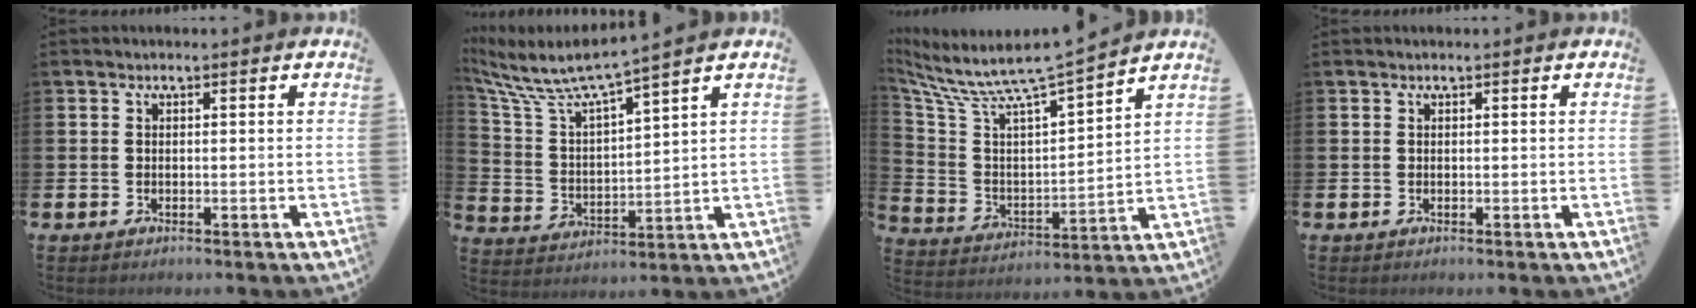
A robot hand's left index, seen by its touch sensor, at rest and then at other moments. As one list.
[{"total": 6.0, "force": [5.5, 0.1, 2.4], "torque": [-0.079, -0.044, 0.087]}, {"total": 8.7, "force": [7.9, 0.5, 3.7], "torque": [-0.110, -0.058, 0.126]}, {"total": 0.0}]